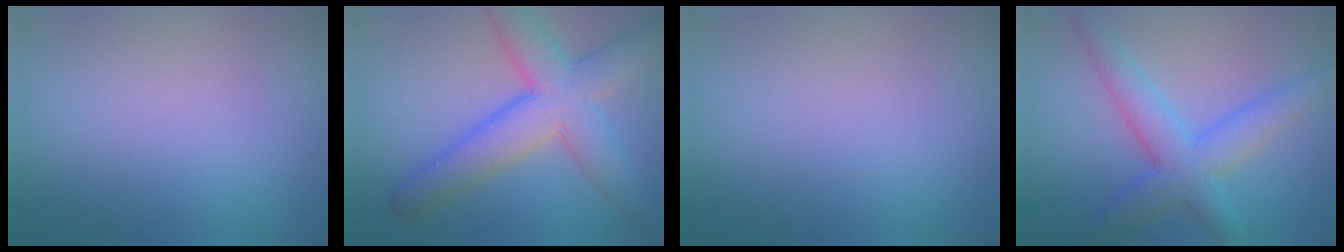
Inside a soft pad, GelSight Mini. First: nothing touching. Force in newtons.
{"total": 7.7, "press": 7.7, "slide": 0.3}
{"total": 0.0}
{"total": 5.1, "press": 5.1, "slide": 0.1}